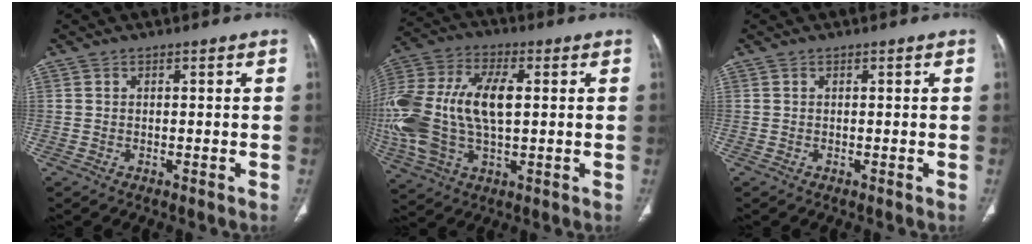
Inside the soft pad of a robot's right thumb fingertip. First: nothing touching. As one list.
[{"total": 23.5, "force": [1.2, 12.7, 19.7], "torque": [-0.462, 0.010, 0.023]}, {"total": 0.0}]